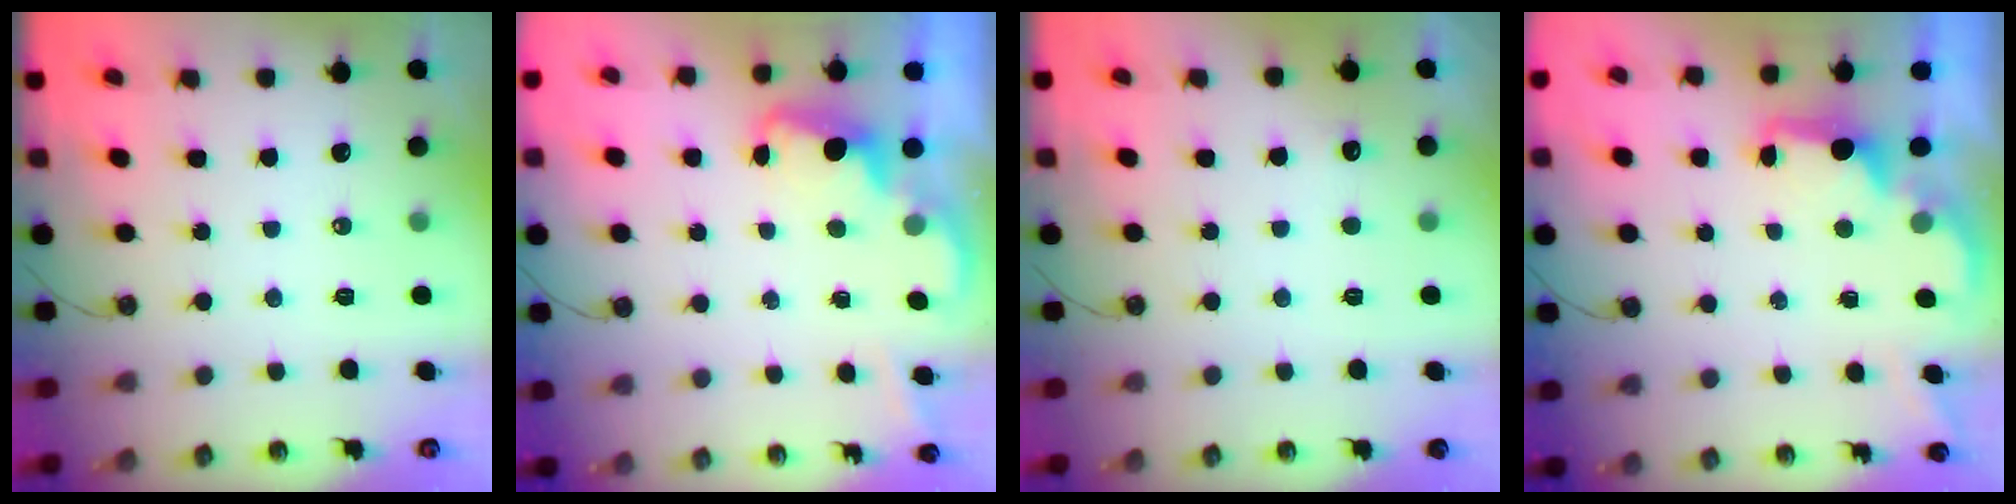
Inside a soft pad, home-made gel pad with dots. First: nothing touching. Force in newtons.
{"total": 2.2, "press": 2.2, "slide": 0.5}
{"total": 1.5, "press": 1.2, "slide": 0.9}
{"total": 2.1, "press": 1.9, "slide": 0.8}